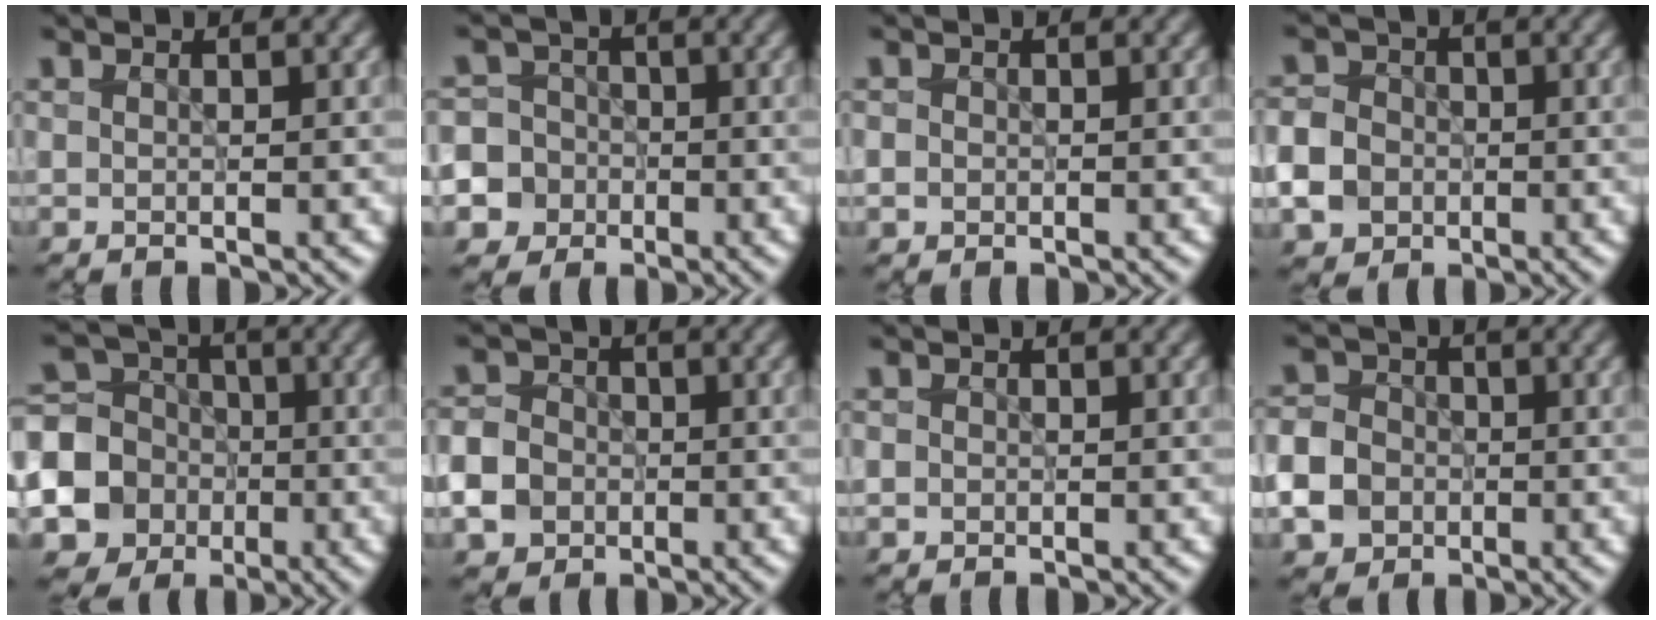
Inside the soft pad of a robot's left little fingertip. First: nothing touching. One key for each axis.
{"total": 8.7, "fx": -3.5, "fy": 7.8, "fz": 1.7, "tx": -0.035, "ty": -0.012, "tz": -0.089}
{"total": 0.9, "fx": -0.2, "fy": 0.9, "fz": 0.2, "tx": 0.001, "ty": -0.005, "tz": -0.003}
{"total": 6.8, "fx": -2.1, "fy": 5.9, "fz": 2.4, "tx": -0.051, "ty": -0.013, "tz": -0.063}
{"total": 10.9, "fx": -2.9, "fy": 9.9, "fz": 3.6, "tx": -0.096, "ty": -0.019, "tz": -0.076}
{"total": 8.0, "fx": -3.0, "fy": 7.0, "fz": 2.6, "tx": -0.059, "ty": -0.020, "tz": -0.077}
{"total": 0.6, "fx": -0.1, "fy": 0.6, "fz": 0.1, "tx": 0.002, "ty": -0.004, "tz": -0.003}
{"total": 8.1, "fx": -2.8, "fy": 7.1, "fz": 2.7, "tx": -0.062, "ty": -0.023, "tz": -0.074}